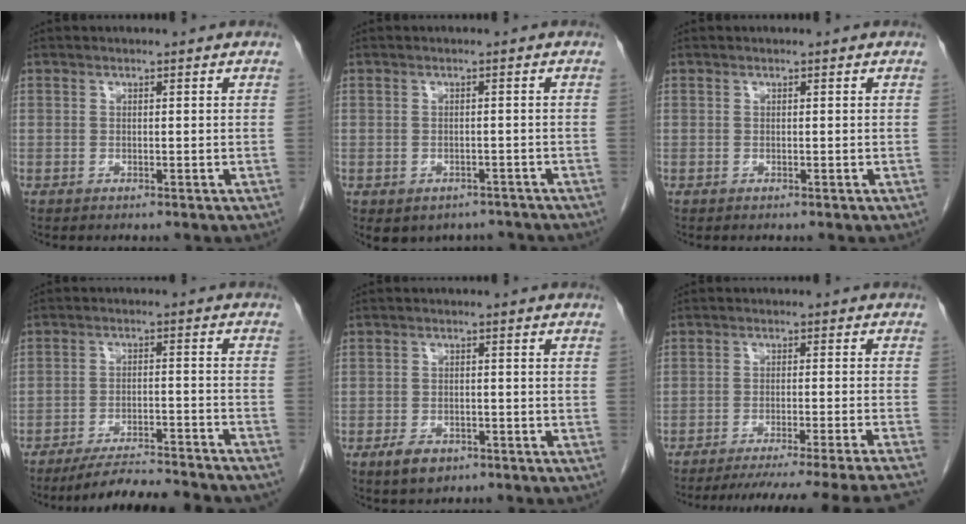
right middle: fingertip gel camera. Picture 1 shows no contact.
{"total": 6.1, "force": [-4.8, 3.6, 1.0], "torque": [-0.003, 0.011, -0.056]}
{"total": 0.0}
{"total": 15.5, "force": [-14.3, 0.8, 6.0], "torque": [-0.088, -0.013, -0.201]}
{"total": 3.8, "force": [-2.4, 2.1, 2.1], "torque": [-0.043, -0.002, -0.031]}
{"total": 20.8, "force": [-19.0, -2.9, 7.8], "torque": [-0.070, -0.048, -0.249]}